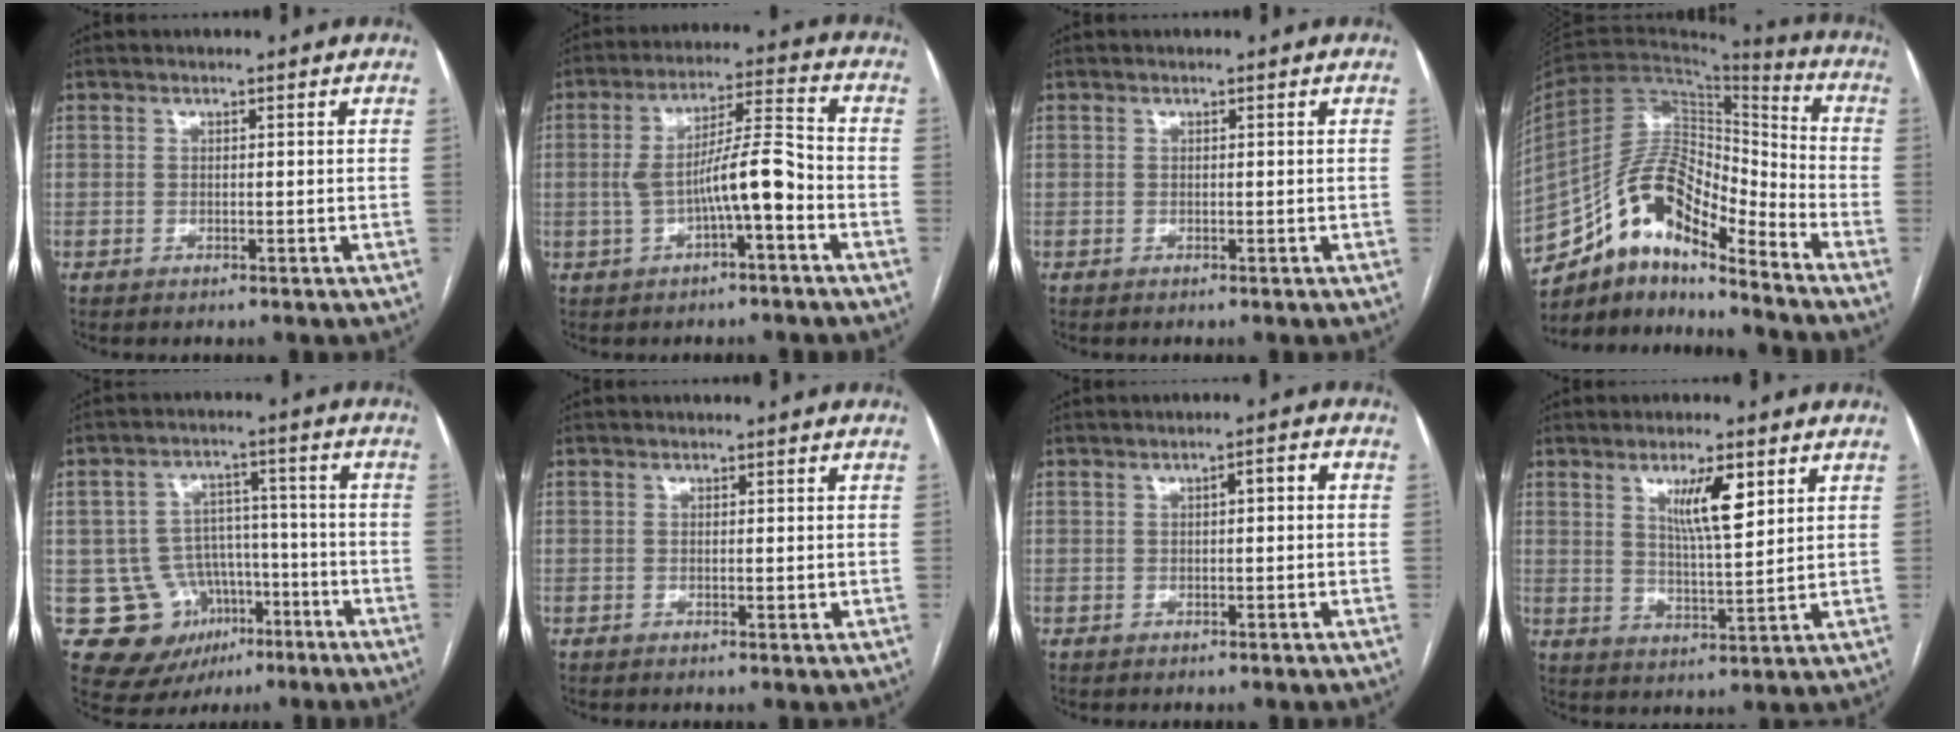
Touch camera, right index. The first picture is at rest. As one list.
[{"total": 9.2, "force": [-2.4, 1.3, 8.8], "torque": [-0.160, 0.028, -0.038]}, {"total": 0.0}, {"total": 15.4, "force": [-11.2, 4.8, 9.4], "torque": [-0.165, 0.048, -0.197]}, {"total": 11.9, "force": [-4.6, 10.5, 3.3], "torque": [-0.052, 0.049, -0.053]}, {"total": 0.7, "force": [0.0, 0.3, 0.7], "torque": [-0.008, -0.003, 0.002]}, {"total": 2.4, "force": [0.2, 0.6, 2.3], "torque": [-0.033, 0.013, 0.002]}, {"total": 7.2, "force": [3.4, 1.1, 6.3], "torque": [-0.110, -0.005, 0.060]}]